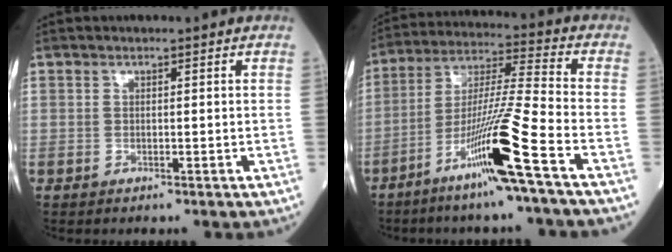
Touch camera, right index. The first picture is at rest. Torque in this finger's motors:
{"motor_torque": [1.57, -0.57, 0.95, 0.21]}